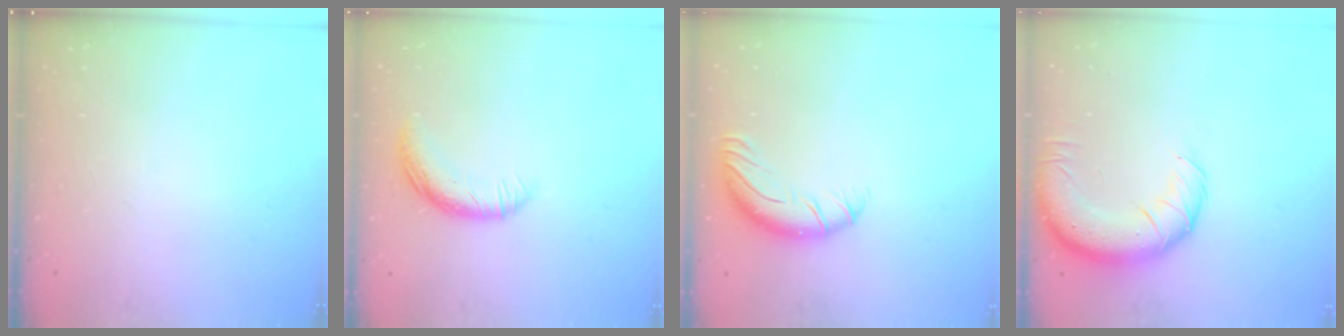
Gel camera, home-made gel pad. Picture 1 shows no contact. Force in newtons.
{"total": 10.1, "press": 10.1, "slide": 0.8}
{"total": 10.2, "press": 10.1, "slide": 1.7}
{"total": 13.9, "press": 13.6, "slide": 2.8}